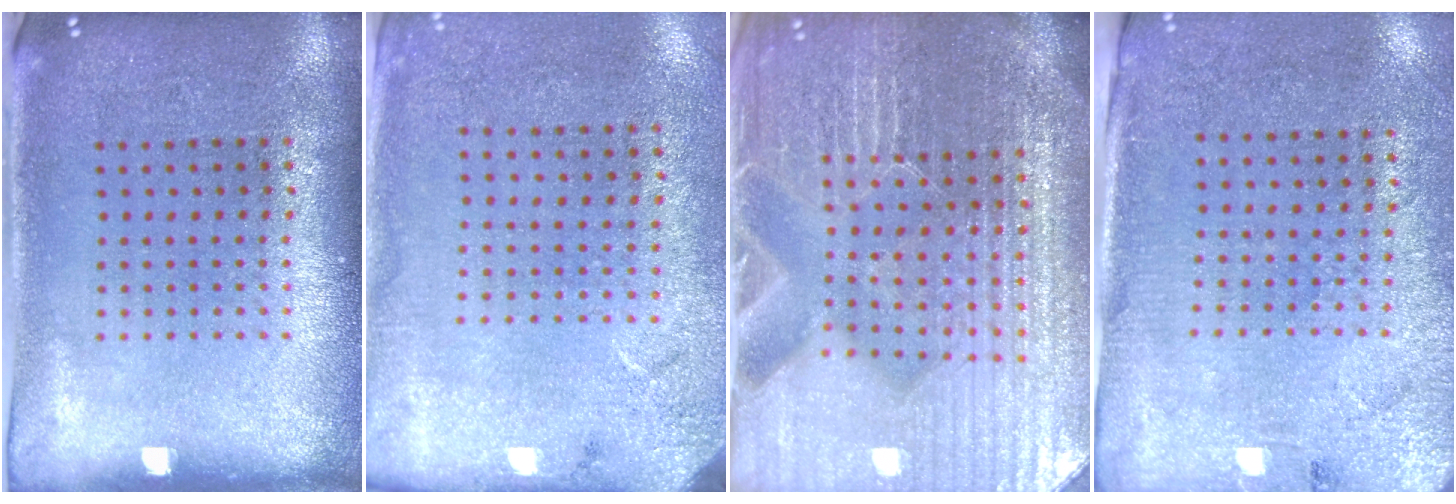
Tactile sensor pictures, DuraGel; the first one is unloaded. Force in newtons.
{"total": 2.6, "press": 2.1, "slide": 1.6}
{"total": 5.7, "press": 5.2, "slide": 2.3}
{"total": 2.8, "press": 2.4, "slide": 1.3}